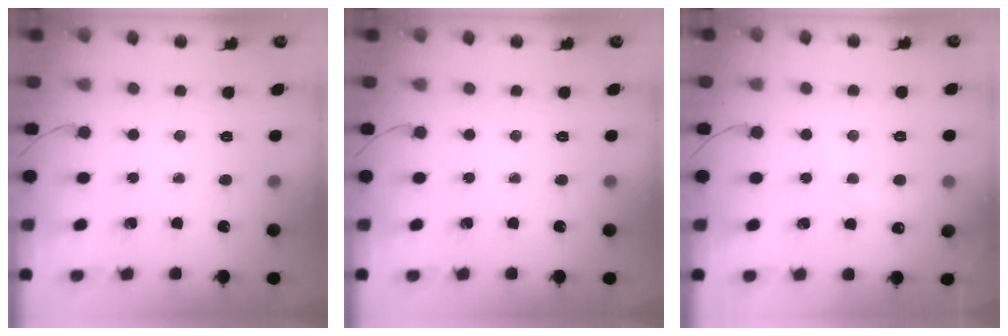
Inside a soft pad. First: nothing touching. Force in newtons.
{"total": 0.0}
{"total": 6.5, "press": 6.4, "slide": 1.2}